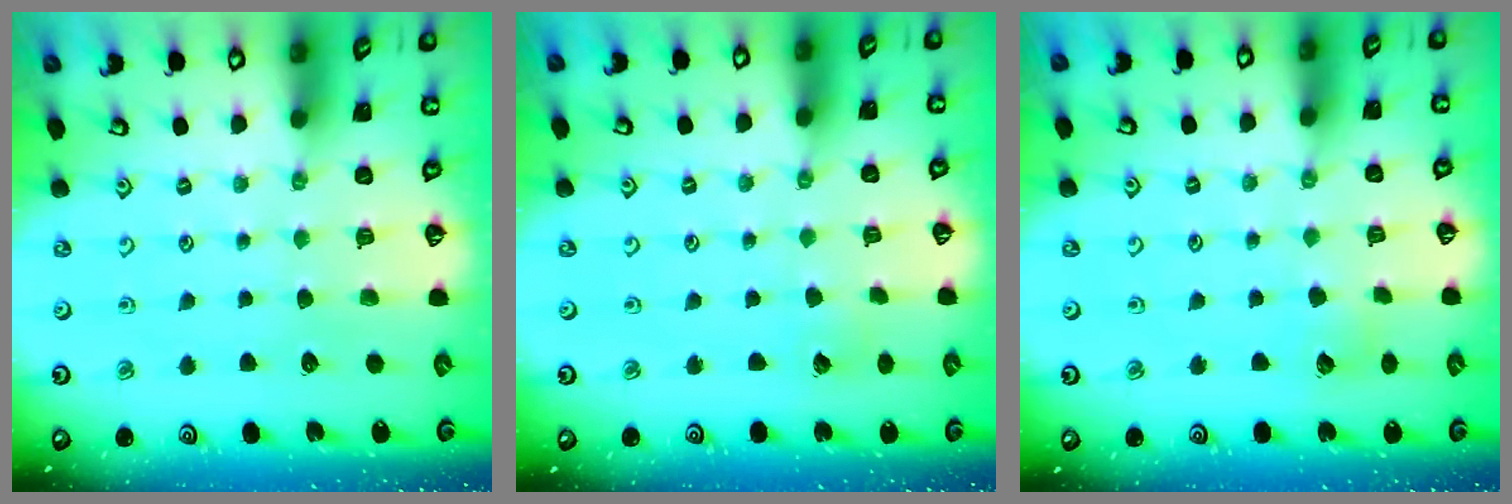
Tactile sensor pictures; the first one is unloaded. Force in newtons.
{"total": 2.8, "press": 2.8, "slide": 0.2}
{"total": 4.2, "press": 4.2, "slide": 0.2}